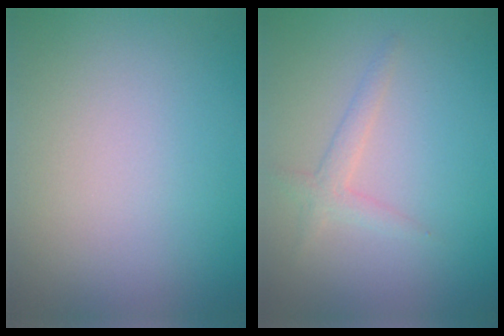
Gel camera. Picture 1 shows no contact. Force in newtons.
{"total": 1.6, "press": 1.6, "slide": 0.1}